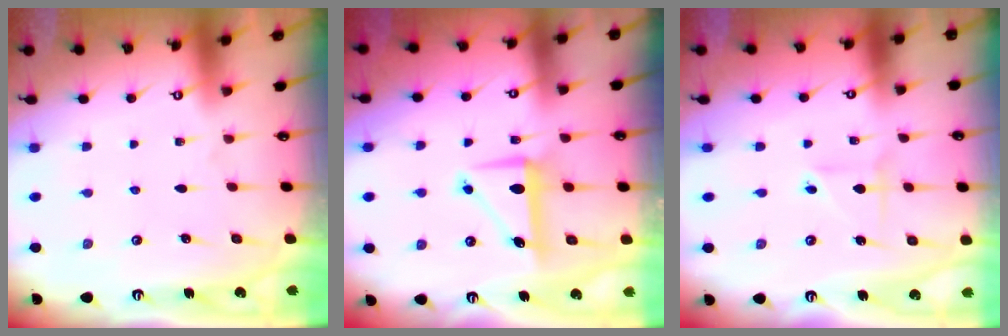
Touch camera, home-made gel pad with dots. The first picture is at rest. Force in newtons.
{"total": 7.9, "press": 7.8, "slide": 0.9}
{"total": 2.4, "press": 2.2, "slide": 1.0}